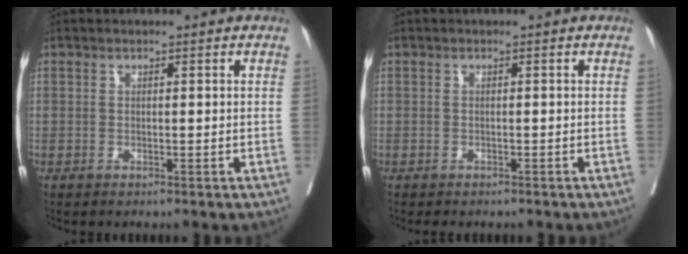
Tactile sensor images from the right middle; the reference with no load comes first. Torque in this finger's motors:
{"motor_torque": [0.51, -0.54, -0.01, 0.00]}